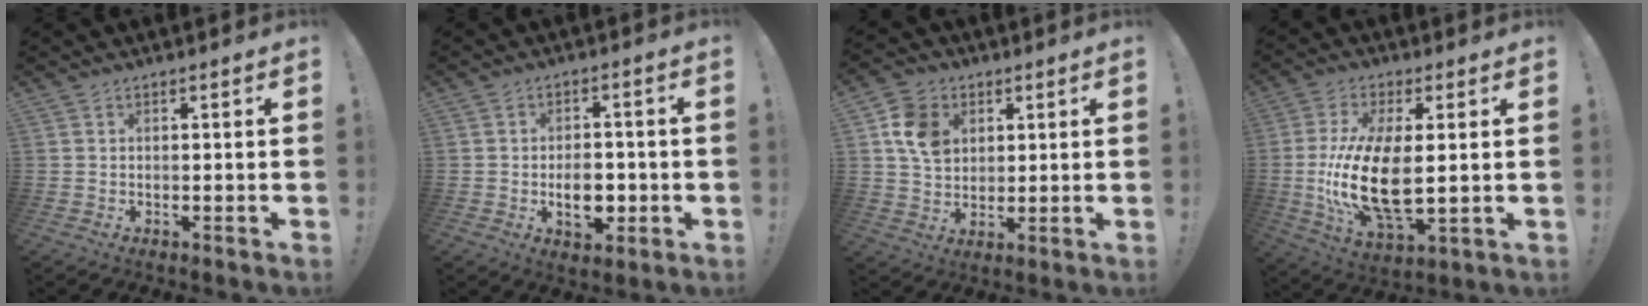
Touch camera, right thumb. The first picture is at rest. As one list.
[{"total": 8.5, "force": [-2.2, 5.6, 6.0], "torque": [-0.078, 0.010, -0.034]}, {"total": 11.1, "force": [3.8, 8.7, 5.7], "torque": [-0.079, 0.000, 0.075]}, {"total": 18.5, "force": [-0.6, 8.6, 16.4], "torque": [-0.325, -0.020, -0.006]}]